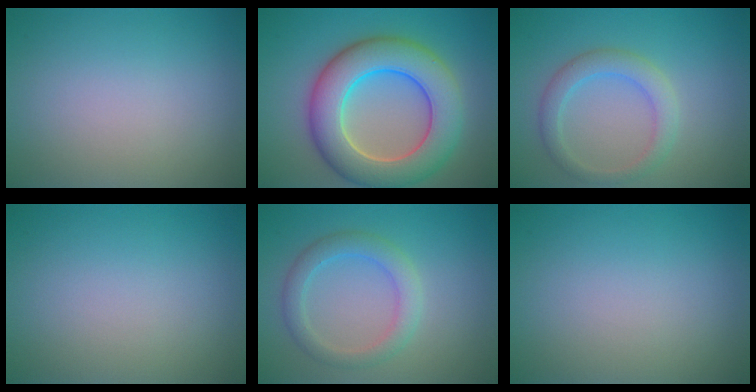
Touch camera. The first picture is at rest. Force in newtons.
{"total": 9.7, "press": 9.6, "slide": 0.4}
{"total": 2.9, "press": 2.9, "slide": 0.3}
{"total": 0.0}
{"total": 3.0, "press": 3.0, "slide": 0.1}
{"total": 0.0}